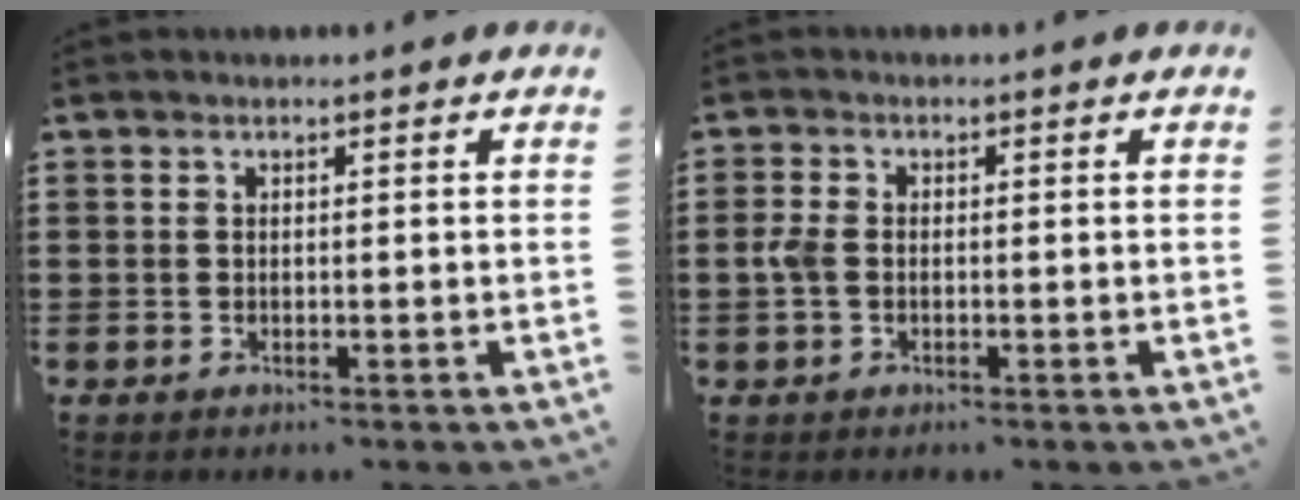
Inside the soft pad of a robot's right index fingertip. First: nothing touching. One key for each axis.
{"total": 2.5, "fx": -0.3, "fy": 1.6, "fz": 1.9, "tx": -0.055, "ty": -0.001, "tz": -0.012}